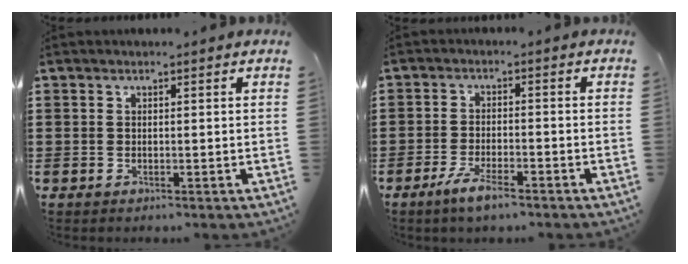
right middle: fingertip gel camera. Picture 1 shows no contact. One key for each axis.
{"total": 4.2, "fx": -2.8, "fy": 0.8, "fz": 3.0, "tx": -0.069, "ty": -0.004, "tz": -0.055}